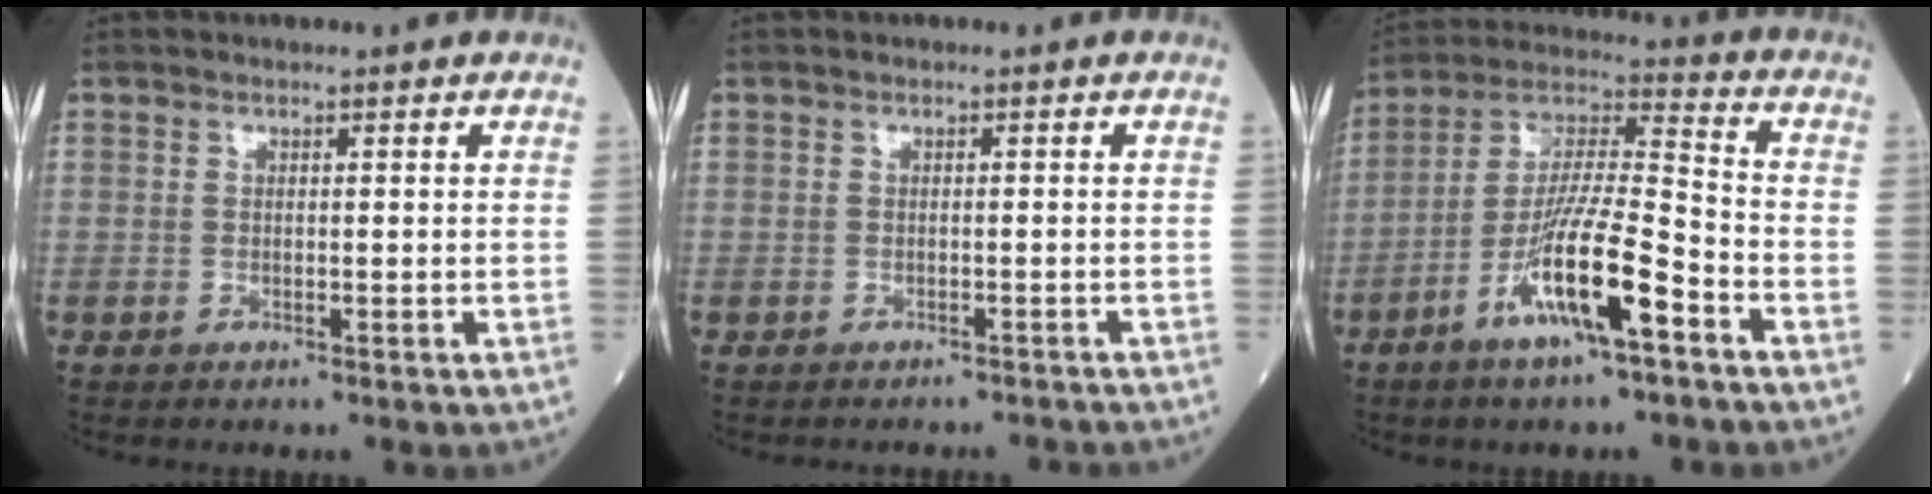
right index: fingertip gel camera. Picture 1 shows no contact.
{"total": 4.9, "force": [-4.7, 1.2, 0.7], "torque": [-0.003, -0.002, -0.050]}
{"total": 14.1, "force": [-6.7, 1.6, 12.3], "torque": [-0.238, -0.005, -0.124]}